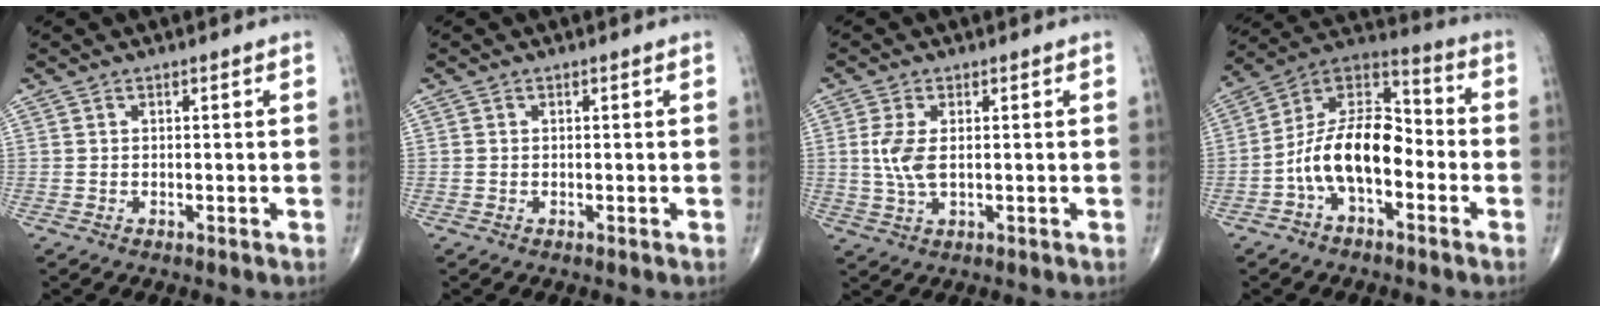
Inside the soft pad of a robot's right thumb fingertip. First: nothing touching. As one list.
[{"total": 0.0}, {"total": 5.4, "force": [0.5, 2.6, 4.7], "torque": [-0.113, -0.001, 0.012]}, {"total": 14.8, "force": [-4.0, 8.0, 11.8], "torque": [-0.192, 0.059, -0.083]}]